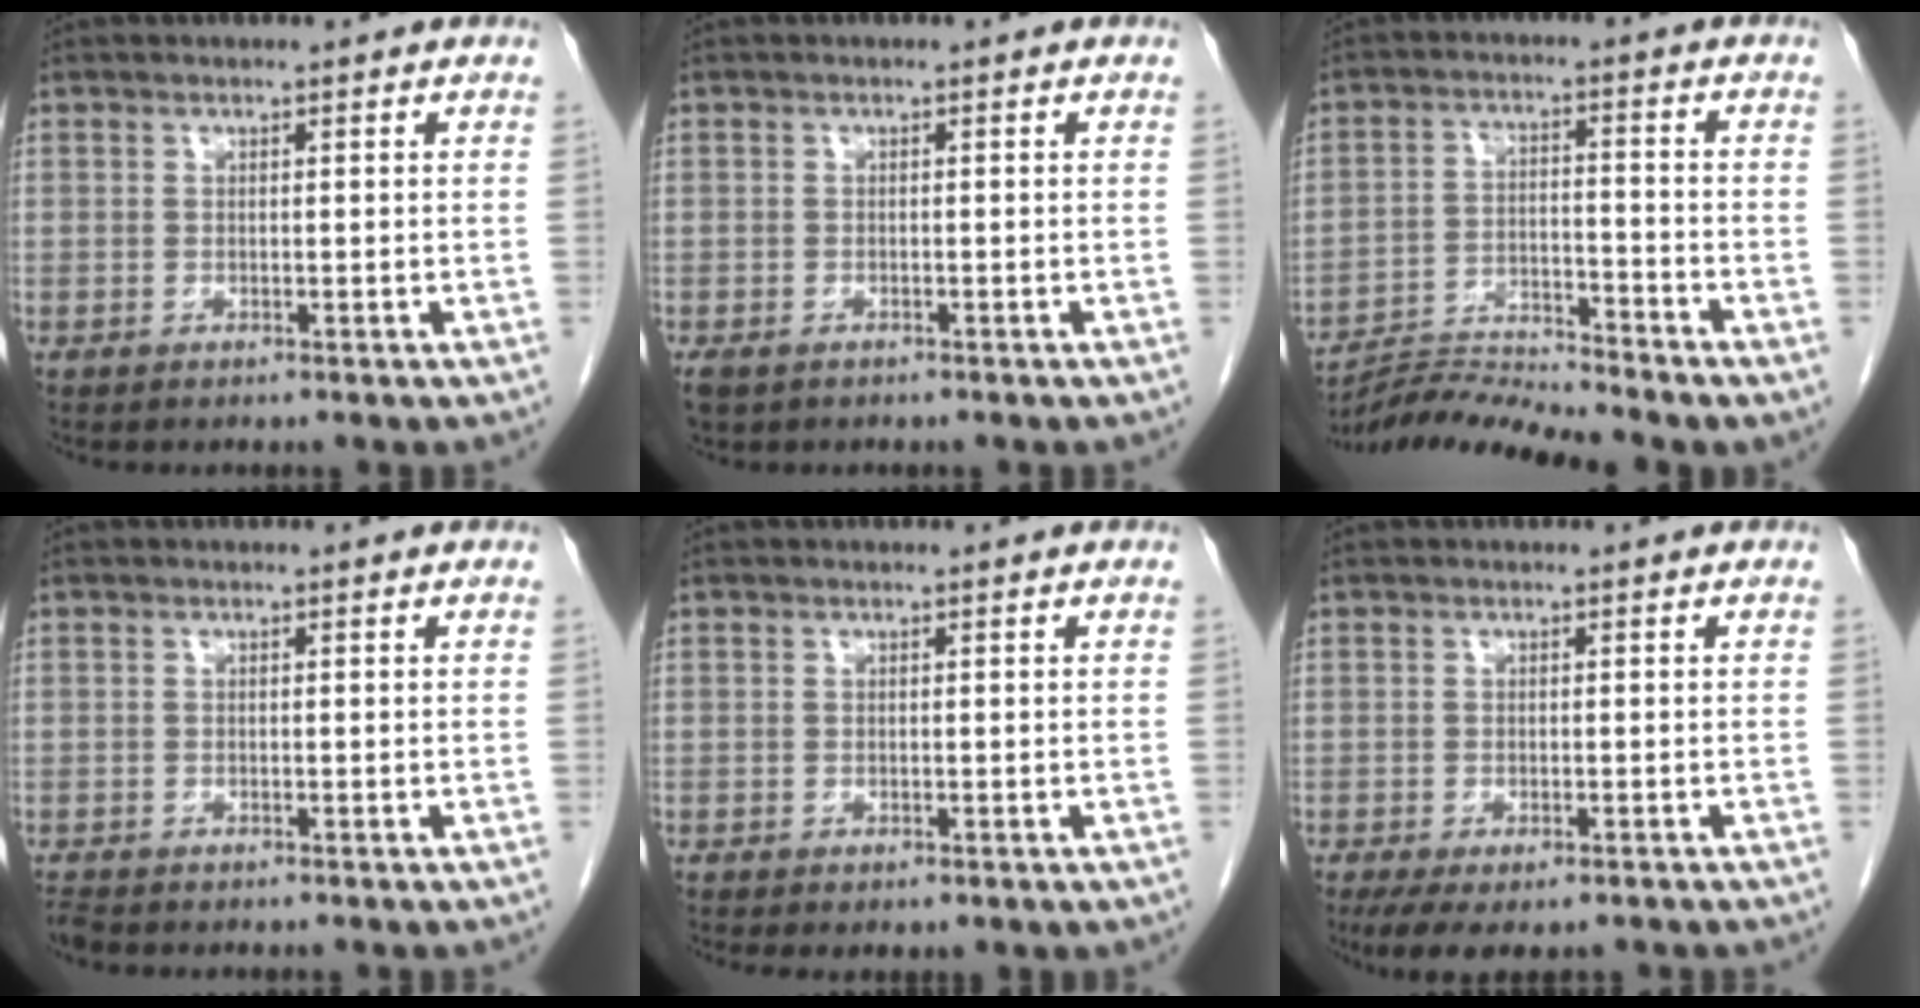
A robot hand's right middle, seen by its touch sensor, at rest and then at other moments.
{"total": 2.3, "force": [-1.5, 1.3, 1.1], "torque": [-0.027, -0.005, -0.021]}
{"total": 8.0, "force": [-7.8, -1.7, 0.7], "torque": [-0.015, 0.001, -0.142]}
{"total": 1.3, "force": [-1.3, 0.3, 0.3], "torque": [-0.014, -0.006, -0.023]}
{"total": 2.1, "force": [-1.2, 1.0, 1.3], "torque": [-0.019, -0.004, -0.013]}
{"total": 7.0, "force": [-4.9, 2.6, 4.2], "torque": [-0.065, -0.014, -0.073]}